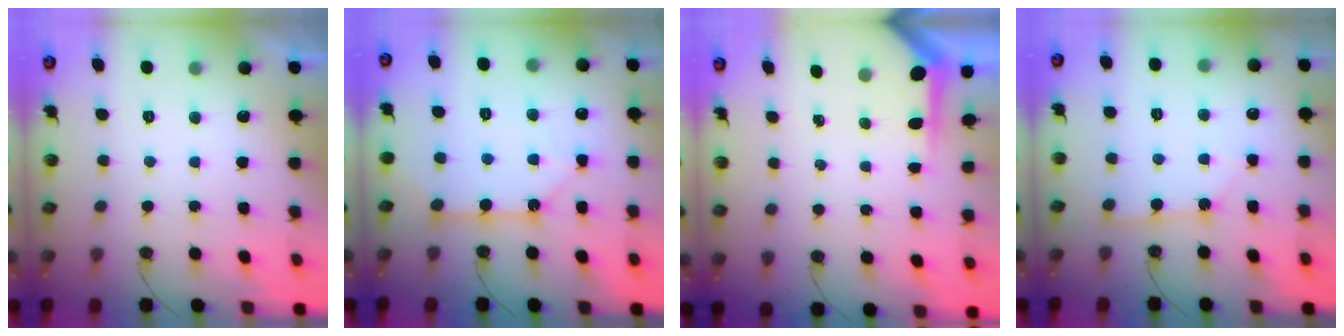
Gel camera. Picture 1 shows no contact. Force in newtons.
{"total": 10.5, "press": 10.5, "slide": 1.2}
{"total": 3.9, "press": 3.9, "slide": 0.4}
{"total": 2.7, "press": 2.7, "slide": 0.3}